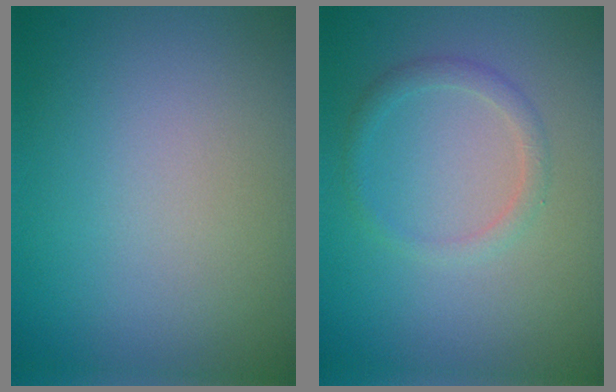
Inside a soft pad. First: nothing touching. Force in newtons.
{"total": 1.5, "press": 1.5, "slide": 0.1}